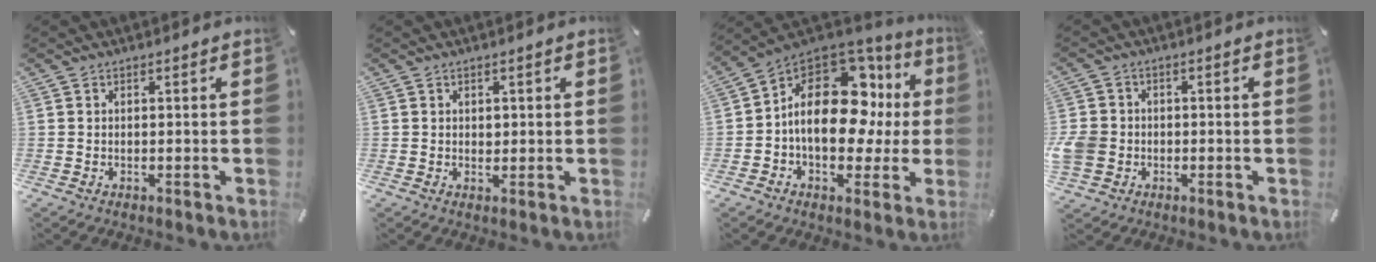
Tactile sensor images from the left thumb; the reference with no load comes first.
{"total": 1.2, "force": [0.2, 1.1, 0.5], "torque": [0.006, -0.002, 0.000]}
{"total": 20.1, "force": [2.0, 12.9, 15.2], "torque": [-0.245, -0.009, 0.035]}
{"total": 5.5, "force": [-1.2, 5.0, 2.1], "torque": [-0.065, 0.004, -0.024]}